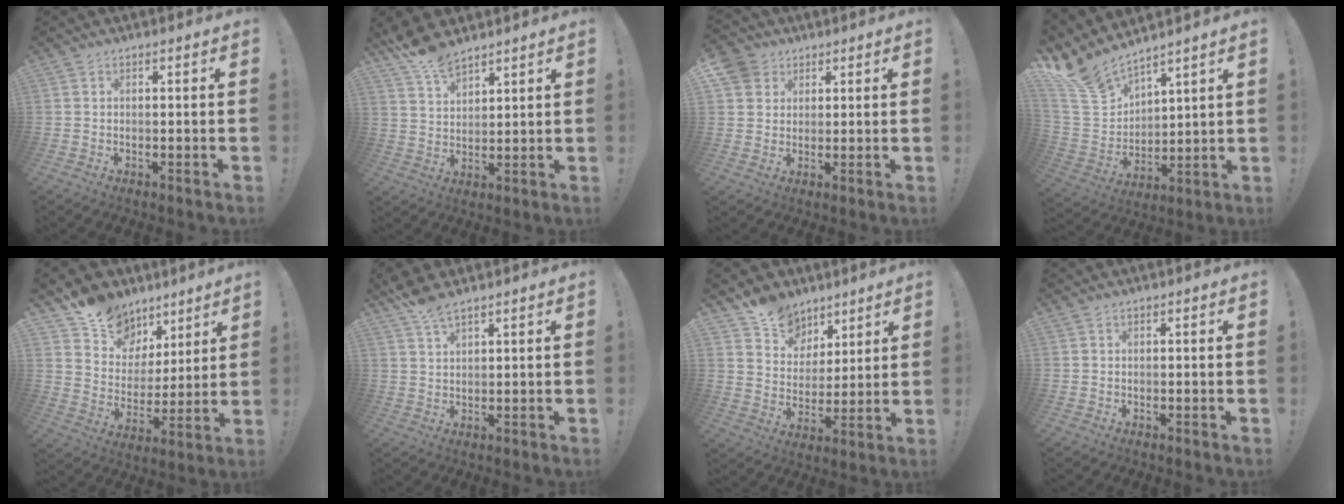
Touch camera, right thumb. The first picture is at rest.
{"total": 8.5, "force": [7.4, 2.9, 3.1], "torque": [-0.059, -0.051, 0.140]}
{"total": 6.2, "force": [3.2, 5.2, 1.2], "torque": [-0.023, -0.015, 0.064]}
{"total": 11.8, "force": [10.5, 4.3, 3.3], "torque": [-0.084, -0.084, 0.198]}
{"total": 13.2, "force": [9.2, 9.1, 2.6], "torque": [-0.044, -0.064, 0.178]}
{"total": 5.4, "force": [4.5, 1.1, 2.7], "torque": [-0.046, -0.027, 0.082]}
{"total": 11.9, "force": [8.2, 8.3, 2.4], "torque": [-0.036, -0.062, 0.162]}
{"total": 0.0}